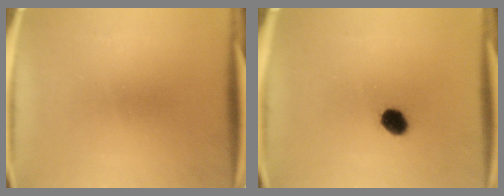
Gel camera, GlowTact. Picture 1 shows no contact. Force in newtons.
{"total": 4.7}